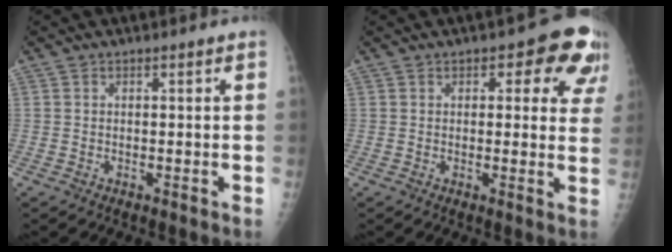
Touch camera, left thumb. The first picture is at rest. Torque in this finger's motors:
{"motor_torque": [0.13, 0.29, 0.25, 0.03, 0.05]}